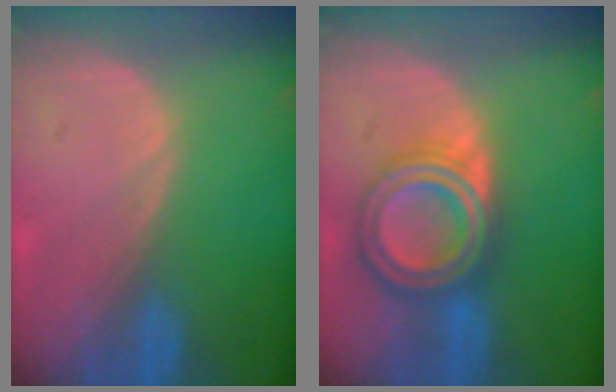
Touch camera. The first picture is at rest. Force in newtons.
{"total": 8.0, "press": 8.0, "slide": 0.5}